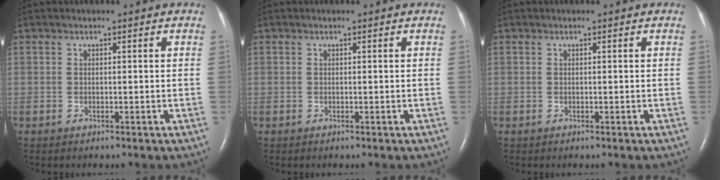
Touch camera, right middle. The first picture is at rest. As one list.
[{"total": 0.0}, {"total": 0.0}]